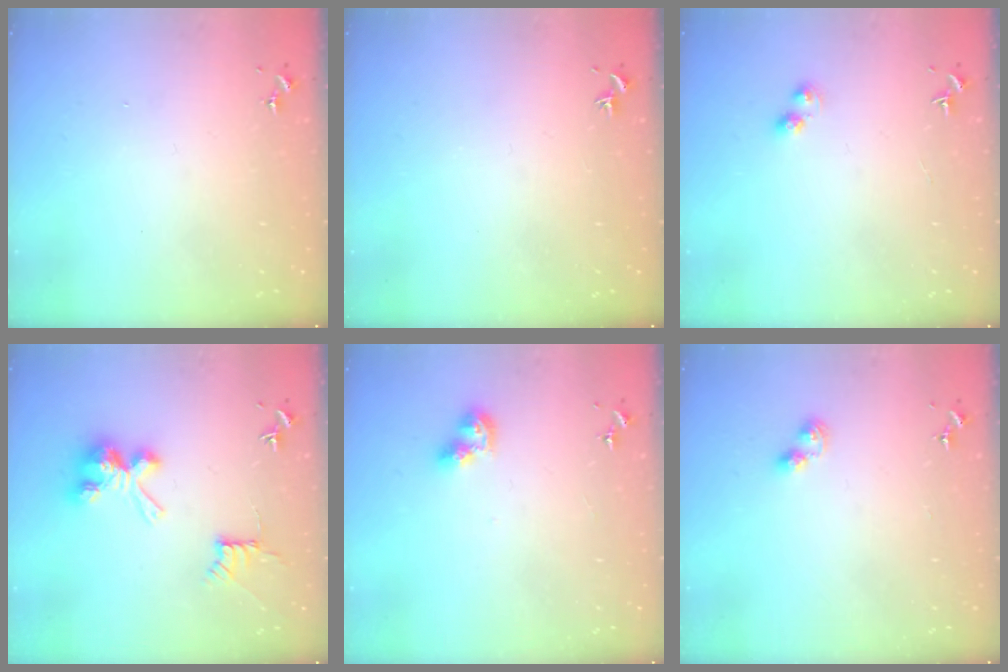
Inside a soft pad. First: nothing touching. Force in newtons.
{"total": 0.0}
{"total": 3.8, "press": 3.8, "slide": 0.5}
{"total": 11.1, "press": 11.1, "slide": 0.2}
{"total": 8.2, "press": 8.2, "slide": 0.8}
{"total": 4.9, "press": 4.9, "slide": 0.6}